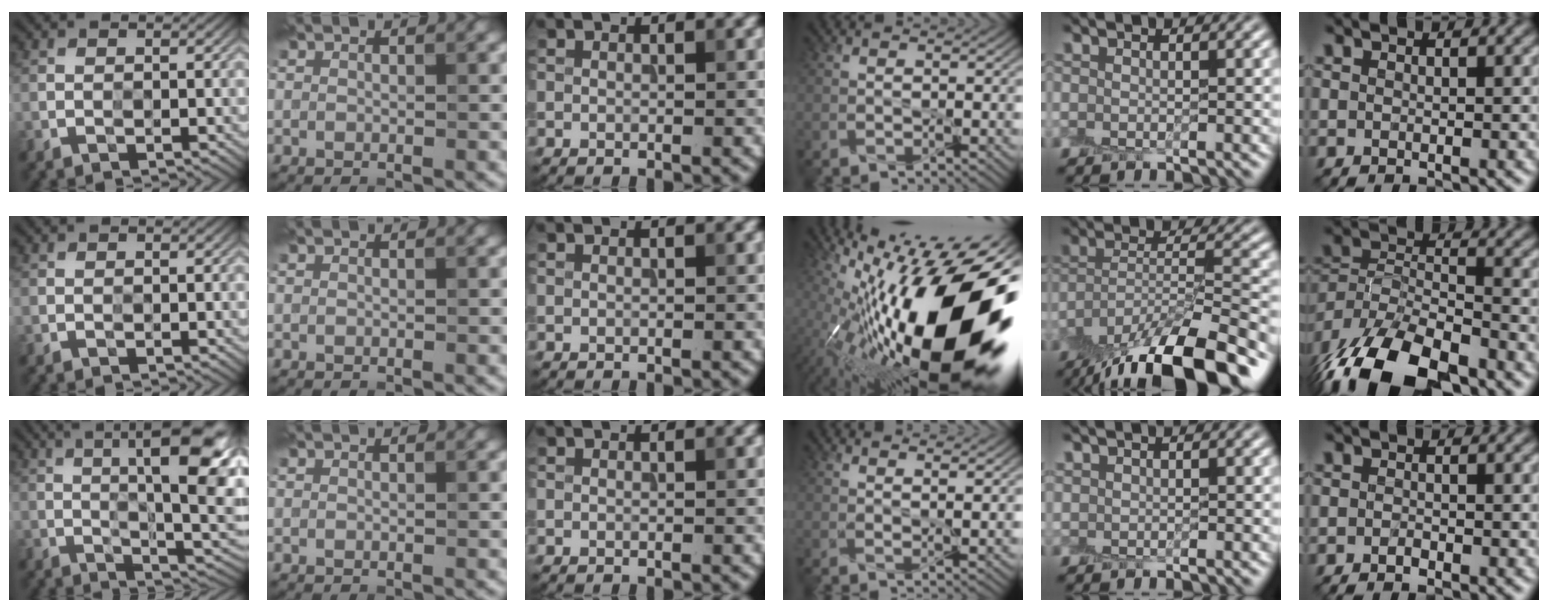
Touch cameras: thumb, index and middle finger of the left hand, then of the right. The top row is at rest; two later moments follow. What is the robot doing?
{"motion": "peel", "object": "plastic wrap"}